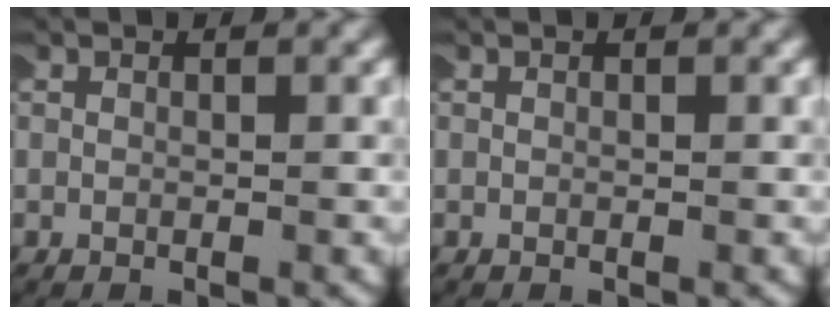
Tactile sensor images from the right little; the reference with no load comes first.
{"total": 0.0}